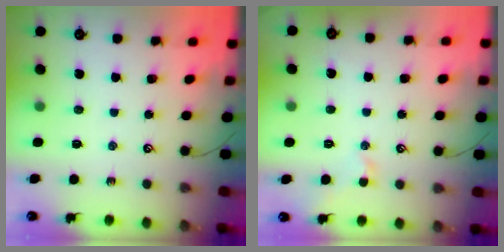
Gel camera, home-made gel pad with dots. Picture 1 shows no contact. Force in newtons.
{"total": 0.8, "press": 0.8, "slide": 0.1}